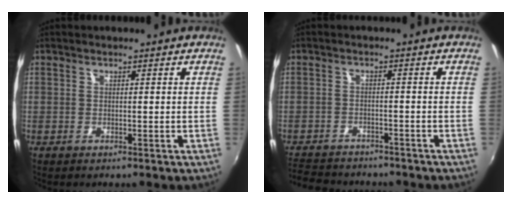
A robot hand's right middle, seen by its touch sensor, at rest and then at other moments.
{"total": 10.5, "force": [-9.3, 3.6, 3.3], "torque": [-0.095, -0.010, -0.146]}